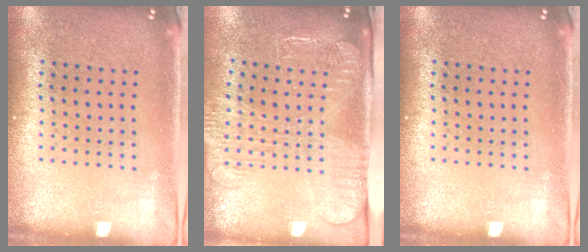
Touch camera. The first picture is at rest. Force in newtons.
{"total": 2.6, "press": 2.0, "slide": 1.6}
{"total": 0.0}